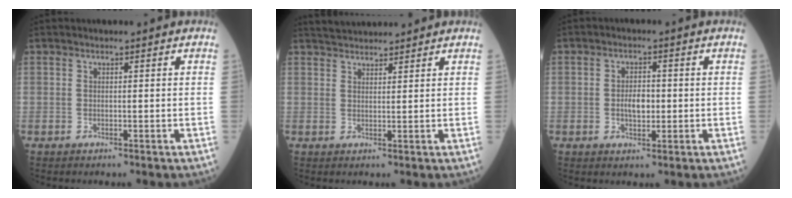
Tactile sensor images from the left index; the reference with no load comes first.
{"total": 5.3, "force": [5.1, 0.8, 1.2], "torque": [-0.021, 0.036, 0.084]}
{"total": 3.4, "force": [-0.3, 1.8, 2.9], "torque": [-0.053, 0.003, -0.004]}